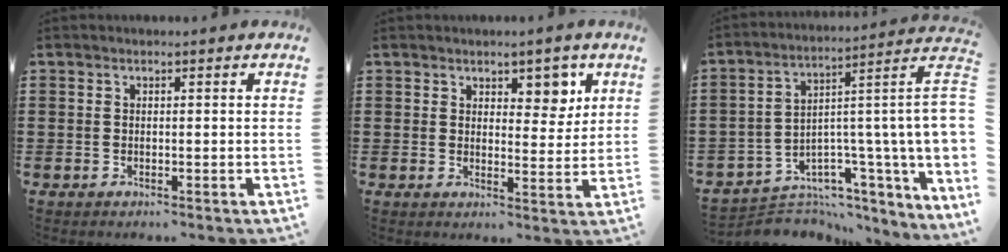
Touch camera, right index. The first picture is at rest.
{"total": 4.6, "force": [3.3, 2.5, 2.1], "torque": [-0.028, -0.005, 0.054]}
{"total": 6.5, "force": [0.0, 2.1, 6.1], "torque": [-0.118, -0.032, -0.001]}